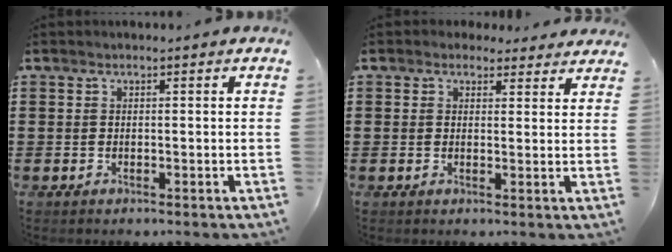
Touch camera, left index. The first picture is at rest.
{"total": 2.3, "force": [2.0, 1.1, 0.3], "torque": [-0.006, -0.001, 0.035]}